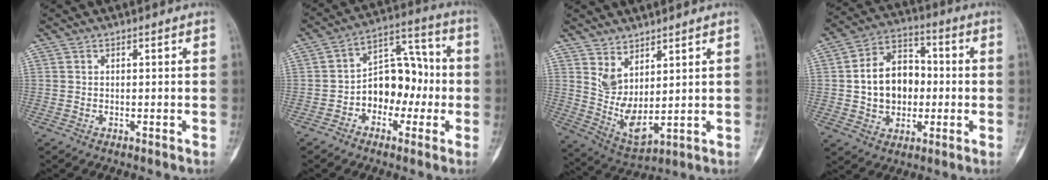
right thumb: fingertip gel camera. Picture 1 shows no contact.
{"total": 11.8, "force": [-2.2, 8.3, 8.1], "torque": [-0.080, 0.051, -0.046]}
{"total": 7.8, "force": [4.0, 3.7, 5.7], "torque": [-0.095, -0.041, 0.094]}
{"total": 13.3, "force": [-0.3, 10.2, 8.6], "torque": [-0.100, 0.029, -0.008]}